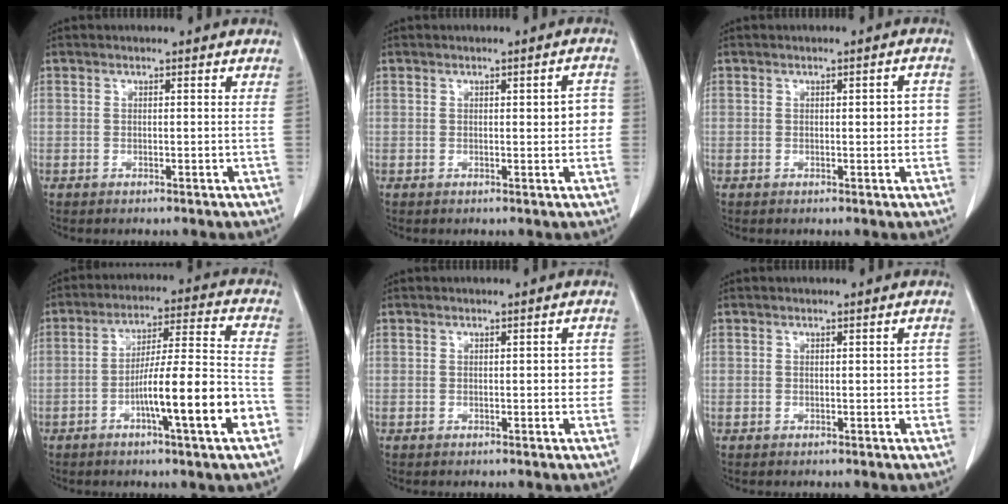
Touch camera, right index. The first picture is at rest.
{"total": 3.6, "force": [0.1, 1.2, 3.3], "torque": [-0.032, 0.008, 0.000]}
{"total": 3.1, "force": [0.1, 1.2, 2.9], "torque": [-0.026, 0.006, -0.001]}
{"total": 14.0, "force": [-5.1, 0.4, 13.0], "torque": [-0.208, 0.007, -0.081]}
{"total": 2.8, "force": [-0.1, 1.2, 2.5], "torque": [-0.018, 0.005, -0.004]}
{"total": 2.3, "force": [-0.1, 1.0, 2.1], "torque": [-0.012, 0.004, -0.004]}